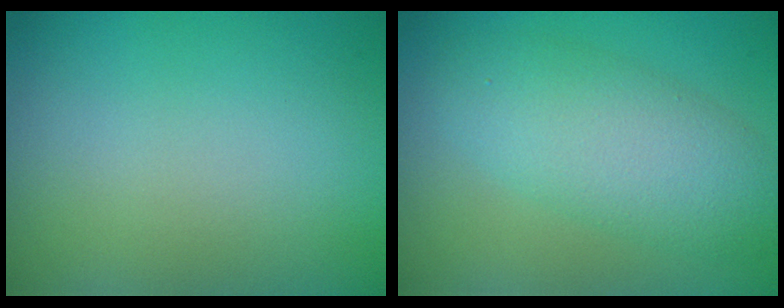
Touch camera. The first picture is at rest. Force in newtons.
{"total": 5.4, "press": 5.4, "slide": 0.2}